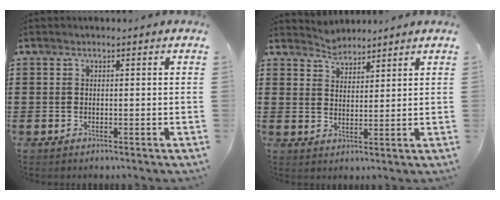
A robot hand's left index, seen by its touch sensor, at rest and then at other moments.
{"total": 2.9, "force": [2.8, 0.6, -0.7], "torque": [0.002, -0.004, 0.053]}